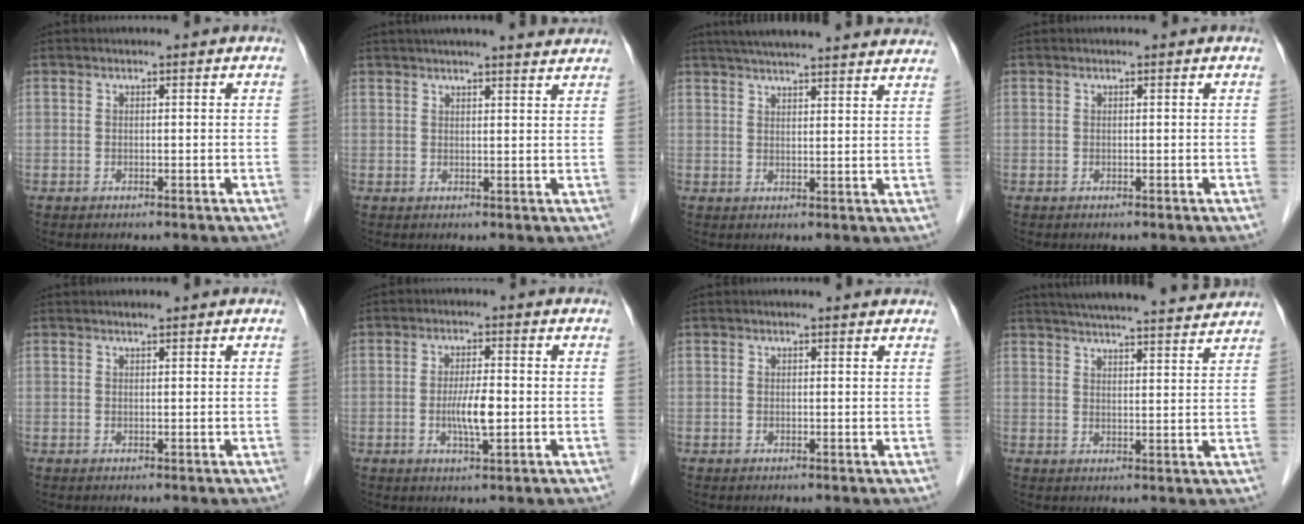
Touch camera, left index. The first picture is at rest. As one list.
[{"total": 11.4, "force": [10.3, 0.9, 4.9], "torque": [-0.067, 0.019, 0.120]}, {"total": 23.4, "force": [21.3, 1.9, 9.5], "torque": [-0.148, 0.009, 0.267]}, {"total": 0.0}, {"total": 0.8, "force": [0.7, 0.0, 0.3], "torque": [-0.013, 0.002, 0.014]}, {"total": 4.6, "force": [-0.8, 0.7, 4.4], "torque": [-0.088, -0.005, -0.013]}, {"total": 2.0, "force": [1.9, 0.3, 0.4], "torque": [-0.013, 0.004, 0.015]}, {"total": 19.3, "force": [17.9, 1.4, 7.0], "torque": [-0.109, 0.012, 0.237]}]